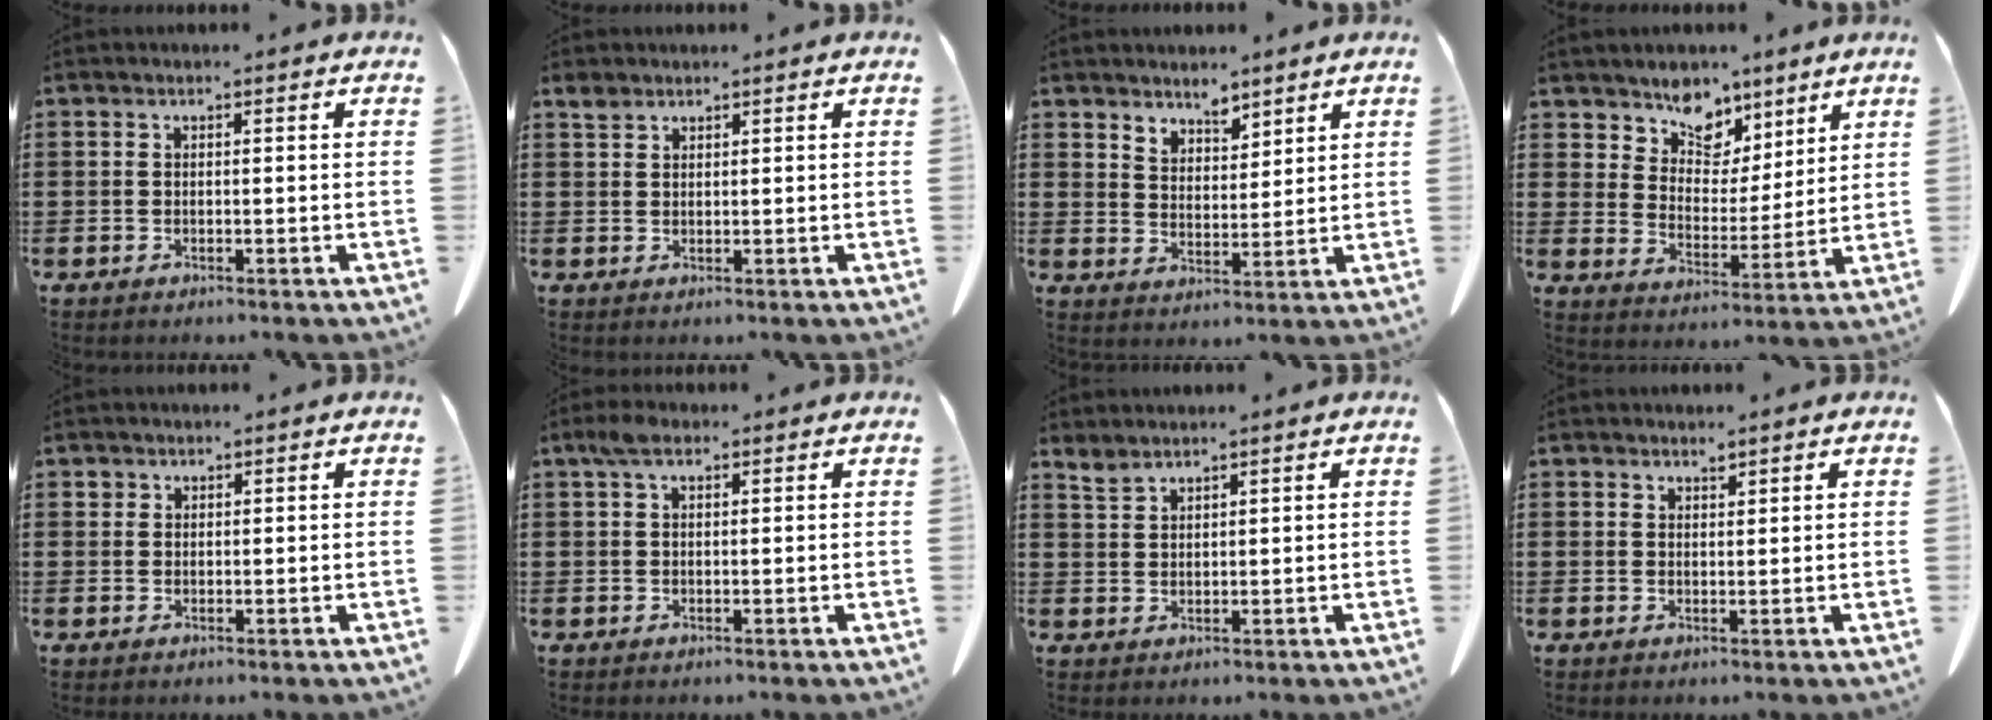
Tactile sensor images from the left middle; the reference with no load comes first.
{"total": 1.6, "force": [1.3, 0.7, 0.6], "torque": [-0.016, 0.000, 0.027]}
{"total": 3.8, "force": [3.6, 1.4, 0.0], "torque": [-0.014, -0.010, 0.068]}
{"total": 6.9, "force": [5.6, 4.0, 0.3], "torque": [-0.048, -0.038, 0.104]}
{"total": 0.8, "force": [0.6, 0.4, 0.0], "torque": [-0.004, -0.001, 0.013]}
{"total": 2.5, "force": [1.1, 1.2, 2.0], "torque": [-0.044, 0.006, 0.018]}
{"total": 1.9, "force": [1.8, 0.2, 0.6], "torque": [-0.017, -0.003, 0.036]}
{"total": 1.3, "force": [1.2, 0.3, 0.4], "torque": [-0.009, 0.000, 0.023]}